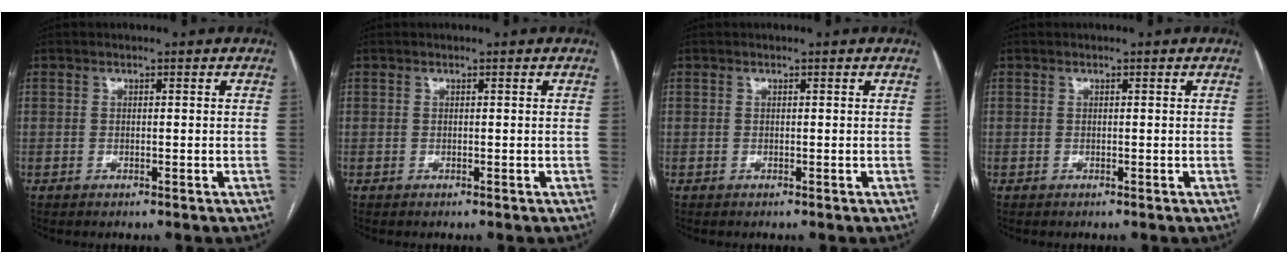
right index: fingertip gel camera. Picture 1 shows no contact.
{"total": 0.0}
{"total": 0.0}
{"total": 0.0}